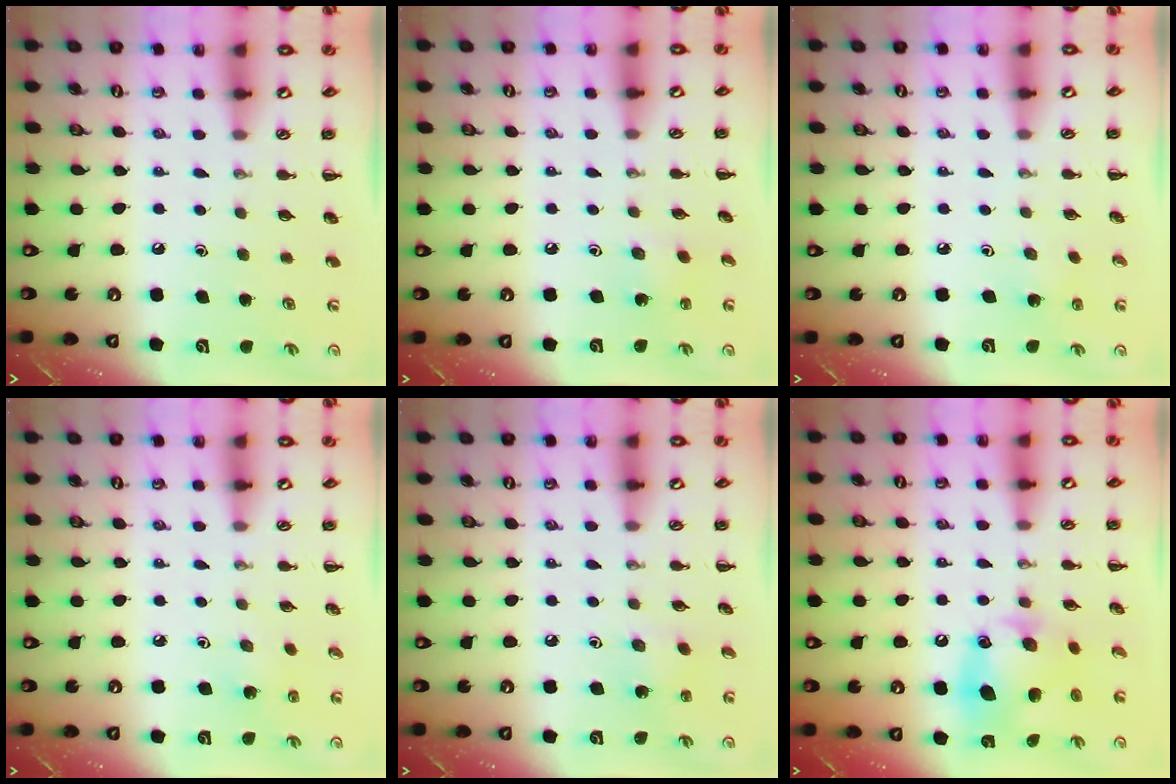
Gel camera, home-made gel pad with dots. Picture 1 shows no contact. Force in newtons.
{"total": 2.4, "press": 2.2, "slide": 0.7}
{"total": 1.9, "press": 1.8, "slide": 0.7}
{"total": 2.6, "press": 2.4, "slide": 0.8}
{"total": 1.7, "press": 1.6, "slide": 0.6}
{"total": 13.4, "press": 13.3, "slide": 1.8}